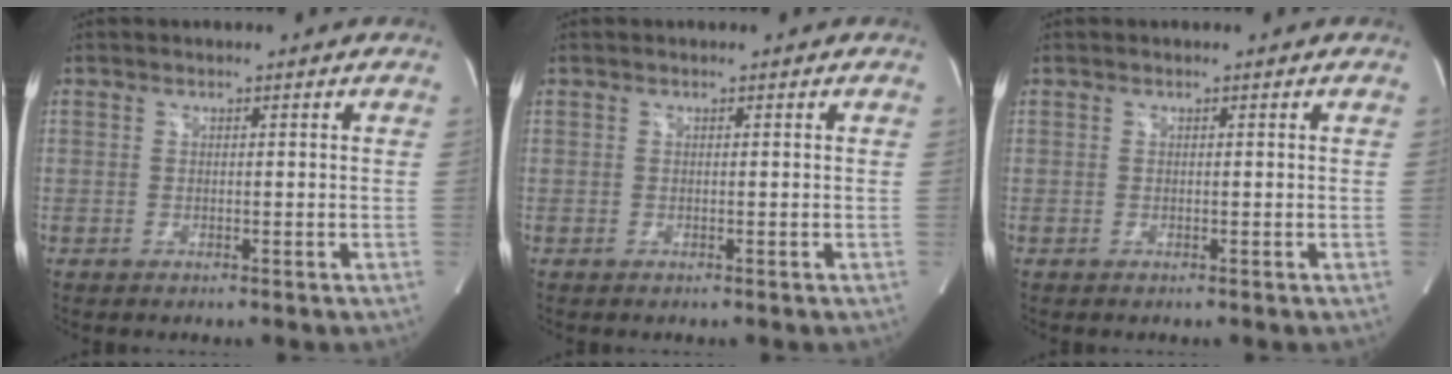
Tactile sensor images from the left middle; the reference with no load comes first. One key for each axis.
{"total": 0.0}
{"total": 0.0}